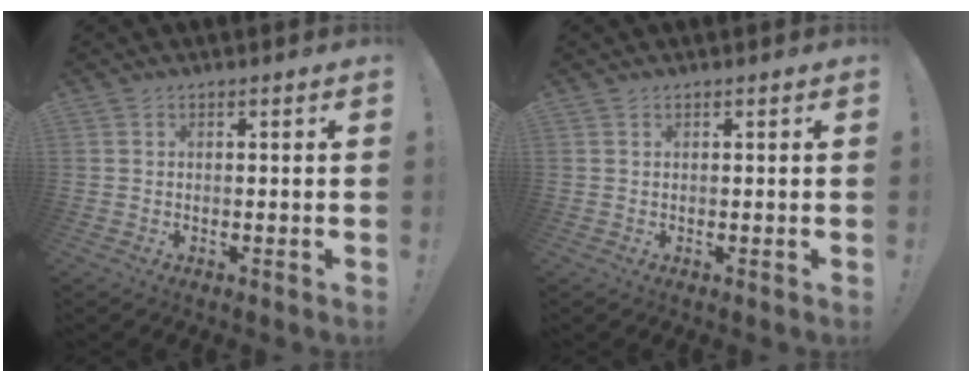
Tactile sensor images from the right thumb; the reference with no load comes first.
{"total": 0.0}